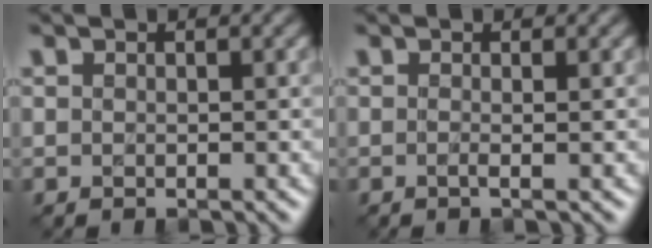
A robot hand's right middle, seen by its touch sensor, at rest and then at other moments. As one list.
[{"total": 1.0, "force": [-0.2, 0.2, 1.0], "torque": [-0.013, -0.003, -0.010]}]